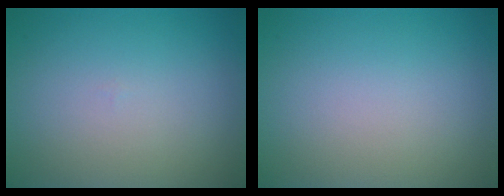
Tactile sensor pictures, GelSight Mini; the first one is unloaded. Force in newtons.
{"total": 0.0}